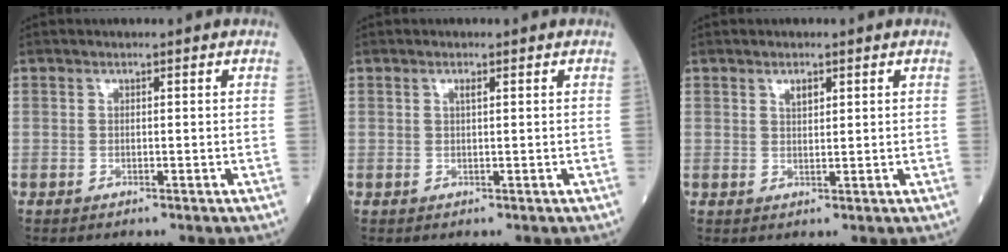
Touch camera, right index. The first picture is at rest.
{"total": 0.8, "force": [0.4, 0.1, 0.7], "torque": [-0.019, 0.001, 0.008]}
{"total": 1.7, "force": [1.0, 0.6, 1.2], "torque": [-0.024, 0.000, 0.020]}